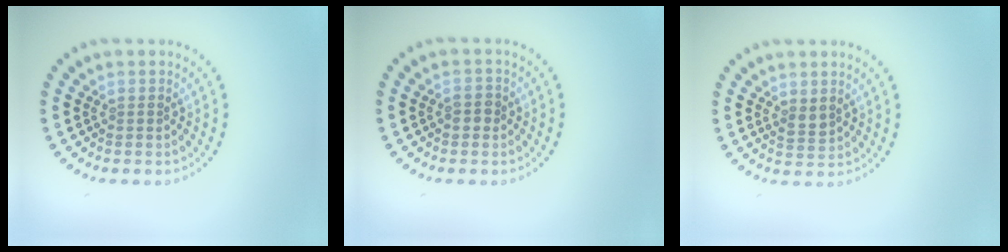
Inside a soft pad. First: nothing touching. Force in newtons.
{"total": 1.5, "press": 1.5, "slide": 0.4}
{"total": 1.1, "press": 1.1, "slide": 0.4}